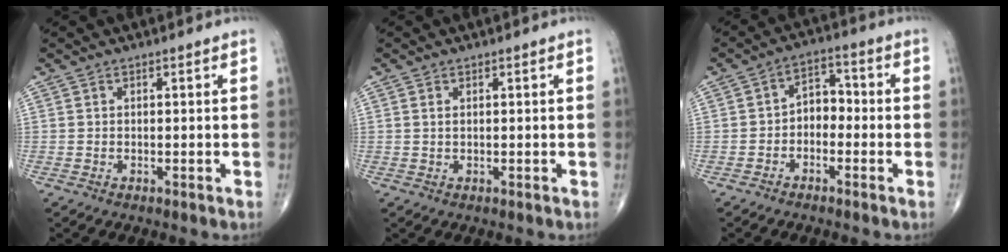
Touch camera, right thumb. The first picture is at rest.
{"total": 0.7, "force": [0.3, 0.3, 0.6], "torque": [-0.011, 0.005, 0.007]}
{"total": 5.1, "force": [-1.4, 3.7, 3.2], "torque": [-0.028, 0.031, -0.039]}